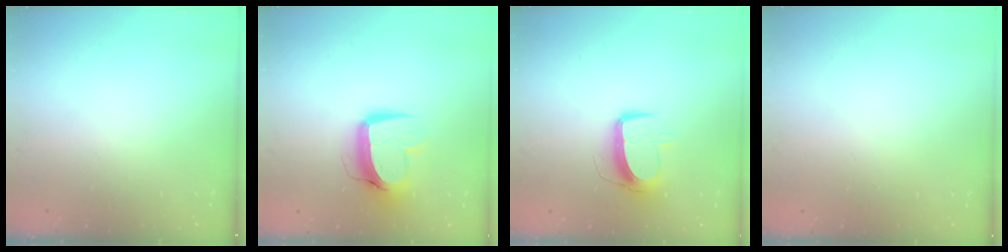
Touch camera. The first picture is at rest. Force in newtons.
{"total": 12.3, "press": 12.2, "slide": 1.3}
{"total": 10.3, "press": 10.3, "slide": 0.5}
{"total": 0.0}